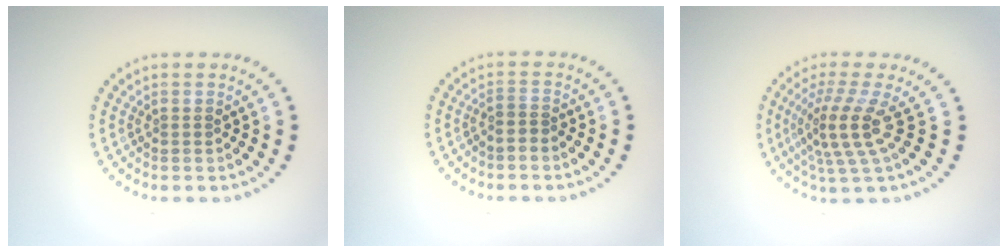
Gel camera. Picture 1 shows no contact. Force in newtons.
{"total": 0.8, "press": 0.6, "slide": 0.5}
{"total": 4.0, "press": 2.7, "slide": 2.9}